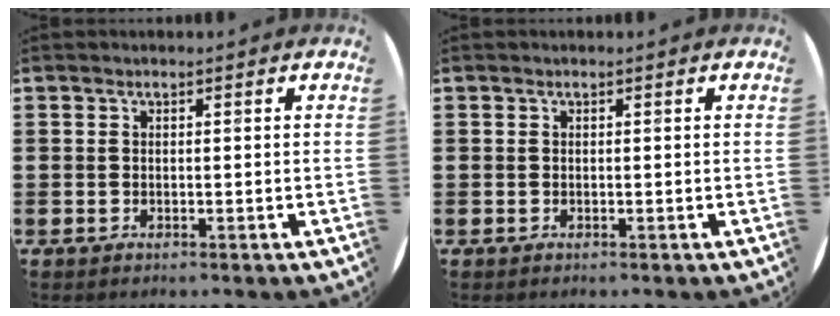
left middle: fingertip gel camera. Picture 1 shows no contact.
{"total": 0.0}